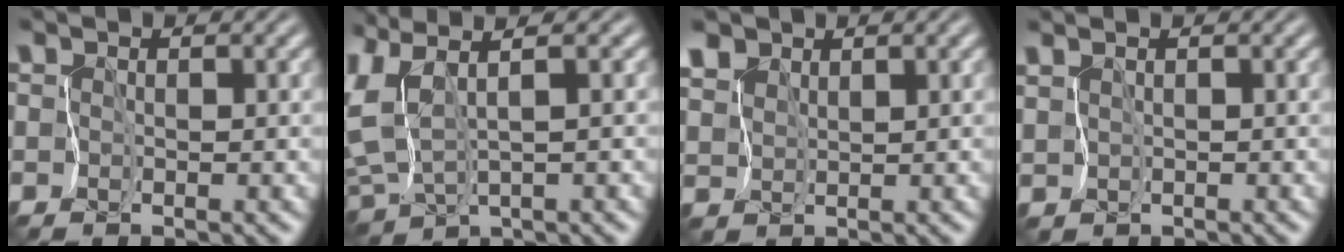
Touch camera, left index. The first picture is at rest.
{"total": 4.7, "force": [1.0, 1.6, 4.3], "torque": [-0.125, -0.001, 0.025]}
{"total": 2.0, "force": [1.8, 0.8, -0.1], "torque": [-0.019, 0.001, 0.041]}
{"total": 0.8, "force": [0.6, 0.5, -0.3], "torque": [0.007, 0.001, 0.013]}